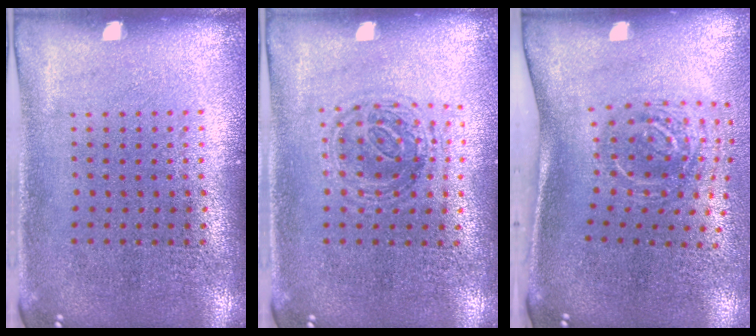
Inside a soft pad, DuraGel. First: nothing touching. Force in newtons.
{"total": 1.2, "press": 1.1, "slide": 0.5}
{"total": 2.0, "press": 1.3, "slide": 1.5}